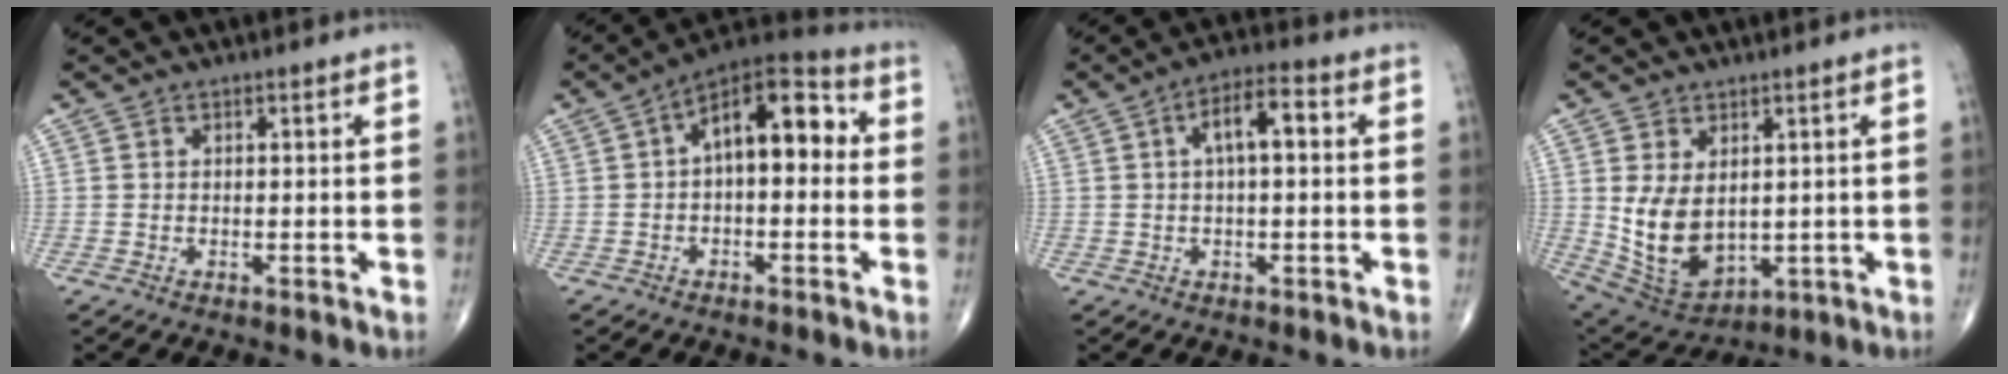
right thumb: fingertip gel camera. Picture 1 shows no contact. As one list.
[{"total": 12.6, "force": [1.2, 6.5, 10.7], "torque": [-0.134, 0.040, 0.004]}, {"total": 6.9, "force": [1.2, 2.7, 6.2], "torque": [-0.101, 0.023, 0.014]}, {"total": 11.1, "force": [0.8, 7.2, 8.4], "torque": [-0.141, -0.012, 0.044]}]